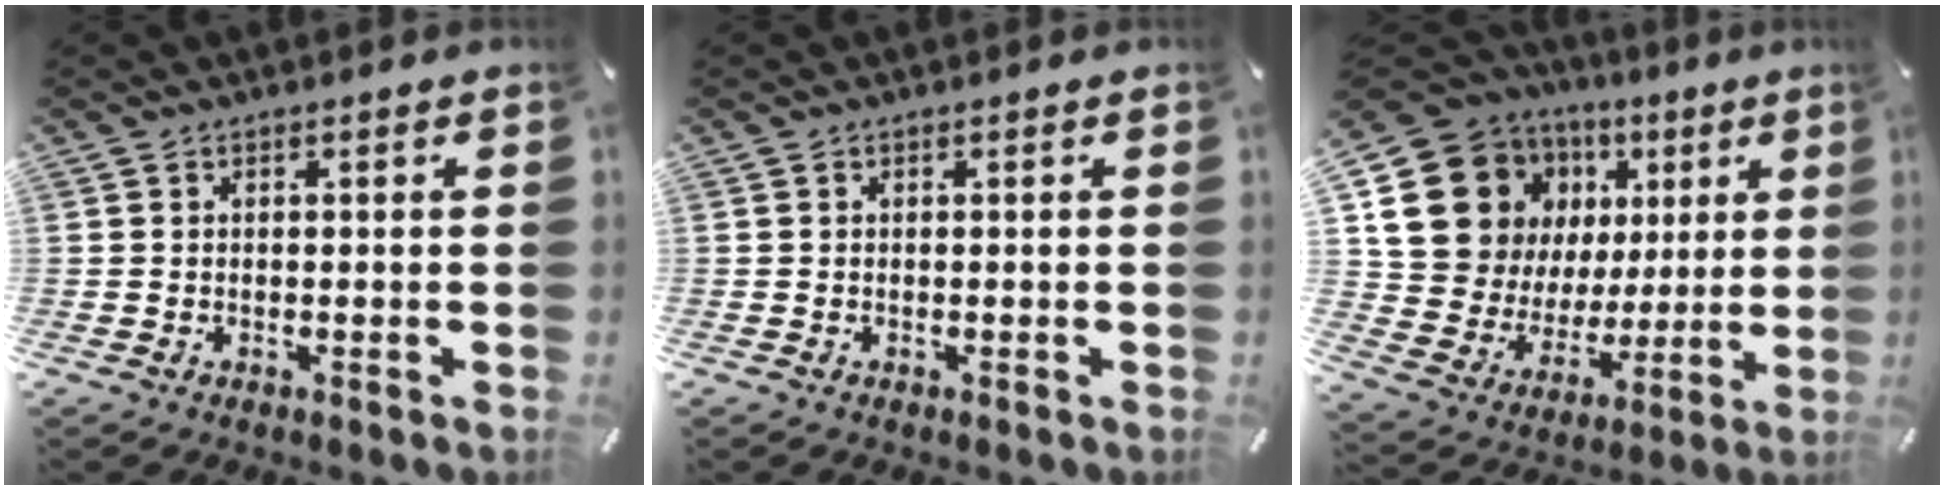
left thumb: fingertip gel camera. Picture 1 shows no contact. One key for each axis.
{"total": 0.0}
{"total": 18.0, "fx": 7.3, "fy": 14.6, "fz": 7.5, "tx": -0.118, "ty": -0.040, "tz": 0.157}